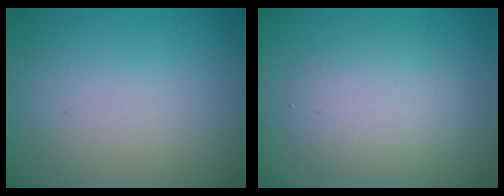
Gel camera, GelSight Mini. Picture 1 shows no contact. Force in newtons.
{"total": 3.6, "press": 3.6, "slide": 0.3}